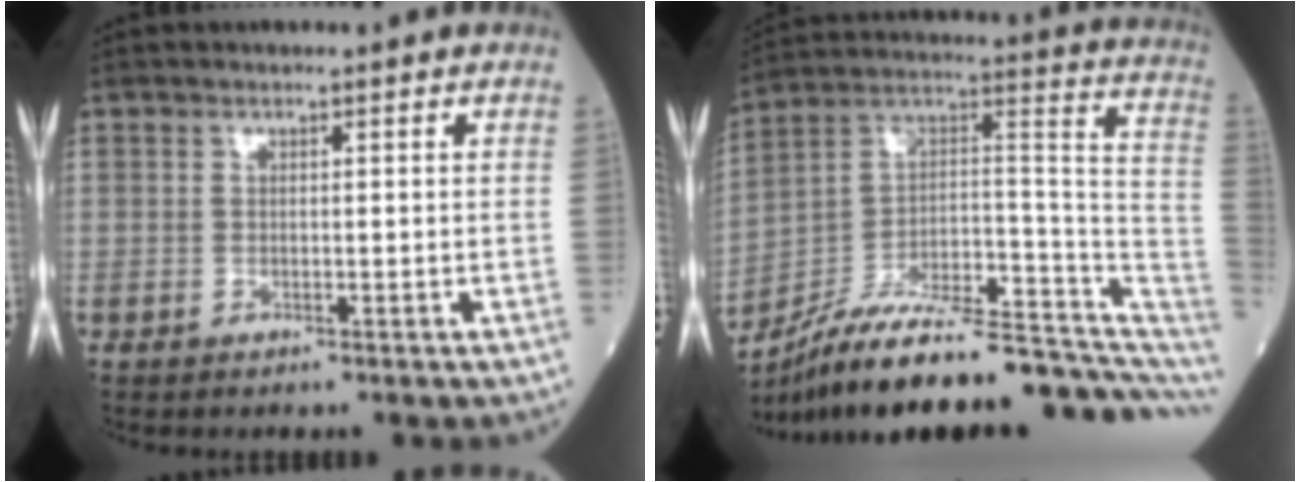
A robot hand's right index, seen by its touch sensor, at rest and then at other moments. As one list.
[{"total": 26.2, "force": [-19.8, 6.6, 15.9], "torque": [-0.191, 0.038, -0.302]}]